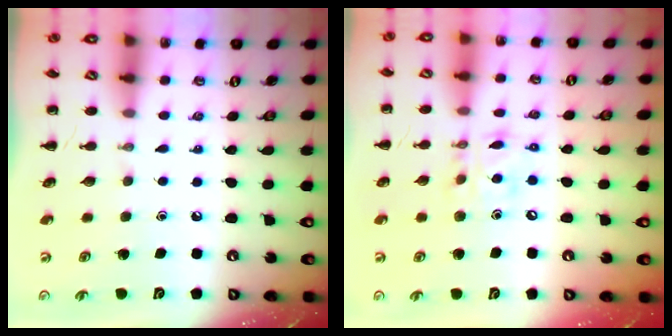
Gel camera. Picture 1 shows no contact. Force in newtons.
{"total": 12.1, "press": 11.8, "slide": 2.9}